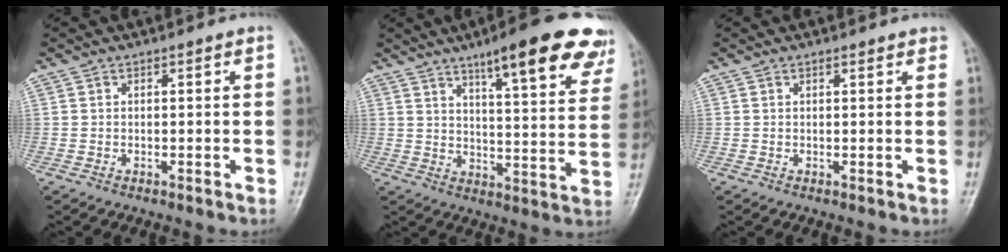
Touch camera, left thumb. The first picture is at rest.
{"total": 20.5, "force": [13.7, 4.3, 14.5], "torque": [-0.166, -0.048, 0.179]}
{"total": 1.2, "force": [0.9, 0.3, 0.6], "torque": [-0.005, -0.001, 0.010]}